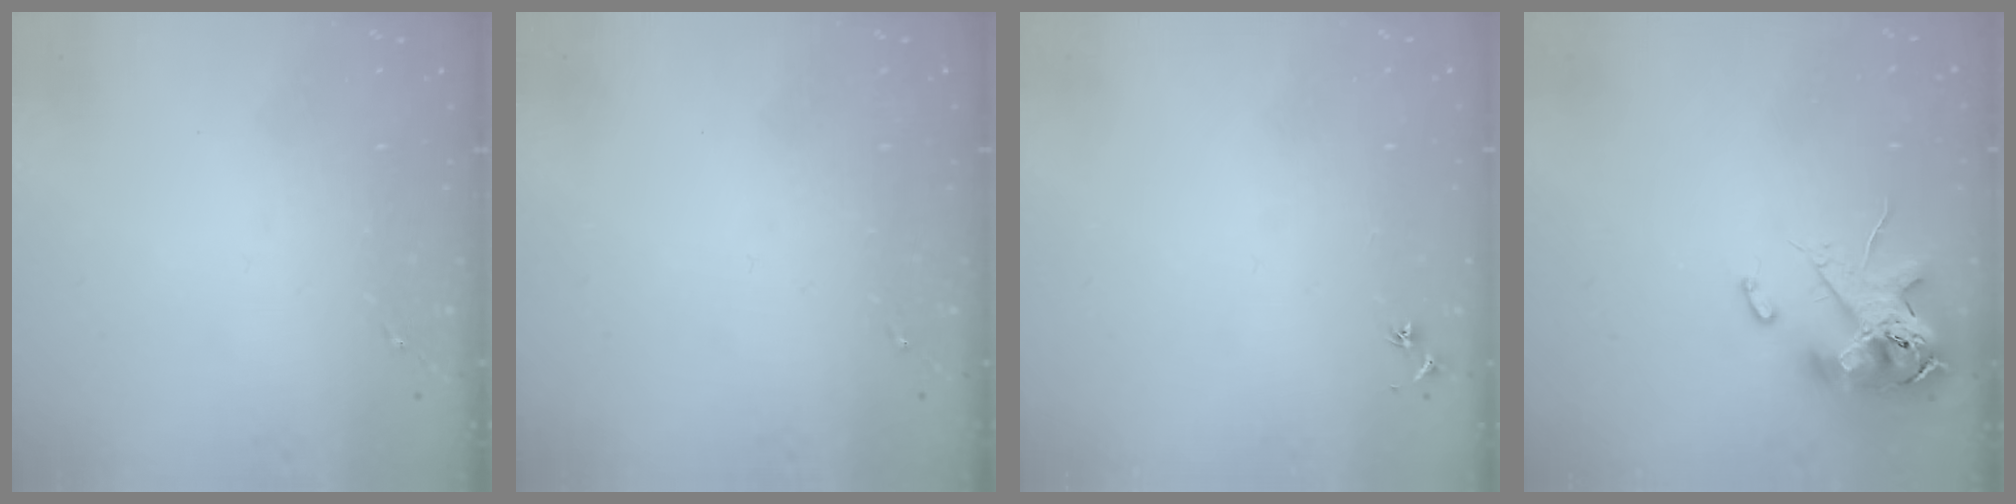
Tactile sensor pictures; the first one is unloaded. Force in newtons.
{"total": 0.0}
{"total": 3.0, "press": 2.9, "slide": 0.4}
{"total": 12.9, "press": 12.7, "slide": 2.2}